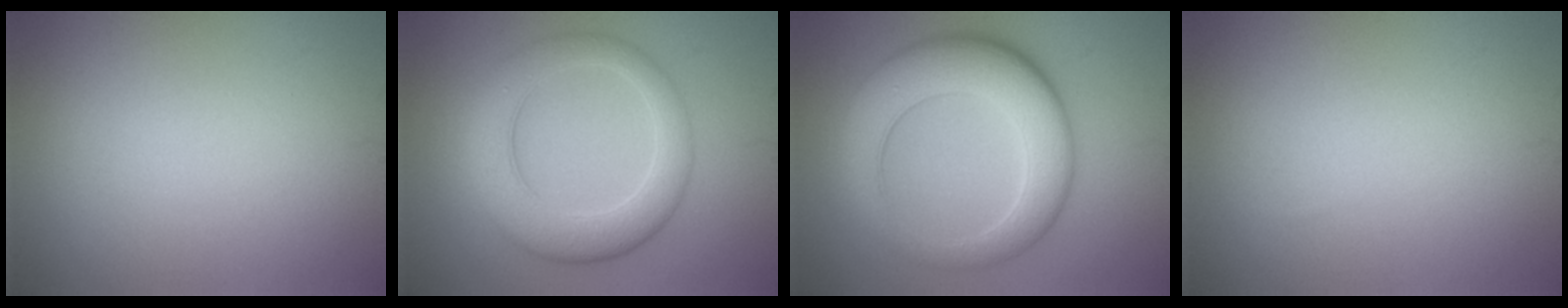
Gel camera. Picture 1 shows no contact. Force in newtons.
{"total": 6.3, "press": 6.3, "slide": 0.2}
{"total": 8.5, "press": 8.5, "slide": 0.1}
{"total": 0.0}